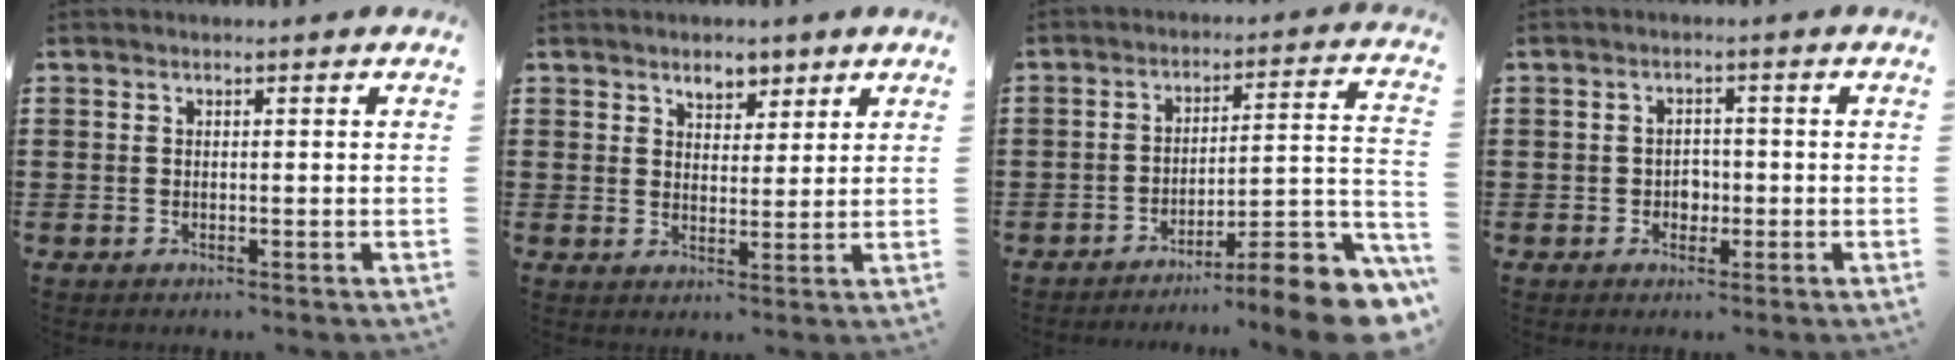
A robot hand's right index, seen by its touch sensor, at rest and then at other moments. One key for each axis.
{"total": 3.5, "fx": 2.7, "fy": 2.0, "fz": 1.0, "tx": -0.015, "ty": 0.004, "tz": 0.047}
{"total": 8.7, "fx": -7.0, "fy": 0.6, "fz": 5.0, "tx": -0.059, "ty": 0.001, "tz": -0.135}
{"total": 2.0, "fx": -0.6, "fy": 1.6, "fz": 1.1, "tx": -0.024, "ty": 0.004, "tz": -0.013}